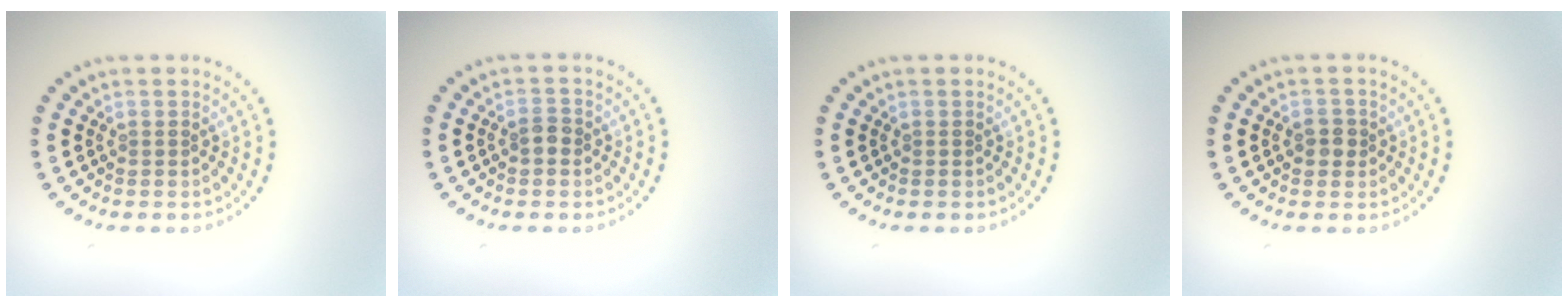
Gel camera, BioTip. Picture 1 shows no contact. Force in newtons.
{"total": 1.3, "press": 1.2, "slide": 0.3}
{"total": 0.0}
{"total": 1.5, "press": 1.5, "slide": 0.2}